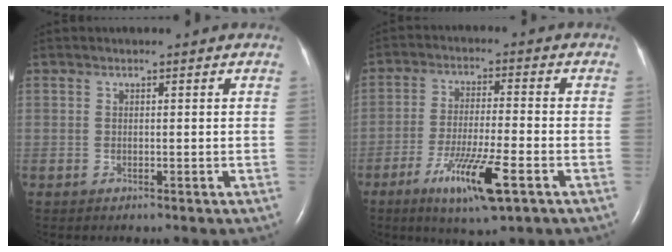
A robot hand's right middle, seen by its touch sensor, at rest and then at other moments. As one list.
[{"total": 10.5, "force": [-5.3, 1.0, 9.1], "torque": [-0.169, -0.024, -0.089]}]